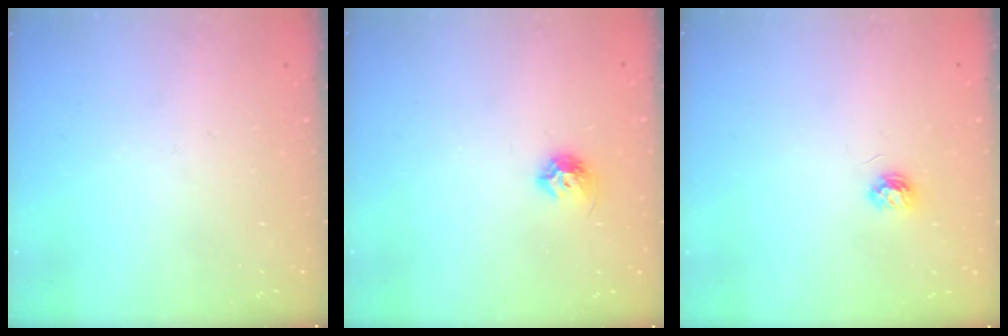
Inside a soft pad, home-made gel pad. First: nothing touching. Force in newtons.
{"total": 7.0, "press": 7.0, "slide": 0.8}
{"total": 3.9, "press": 3.8, "slide": 0.5}